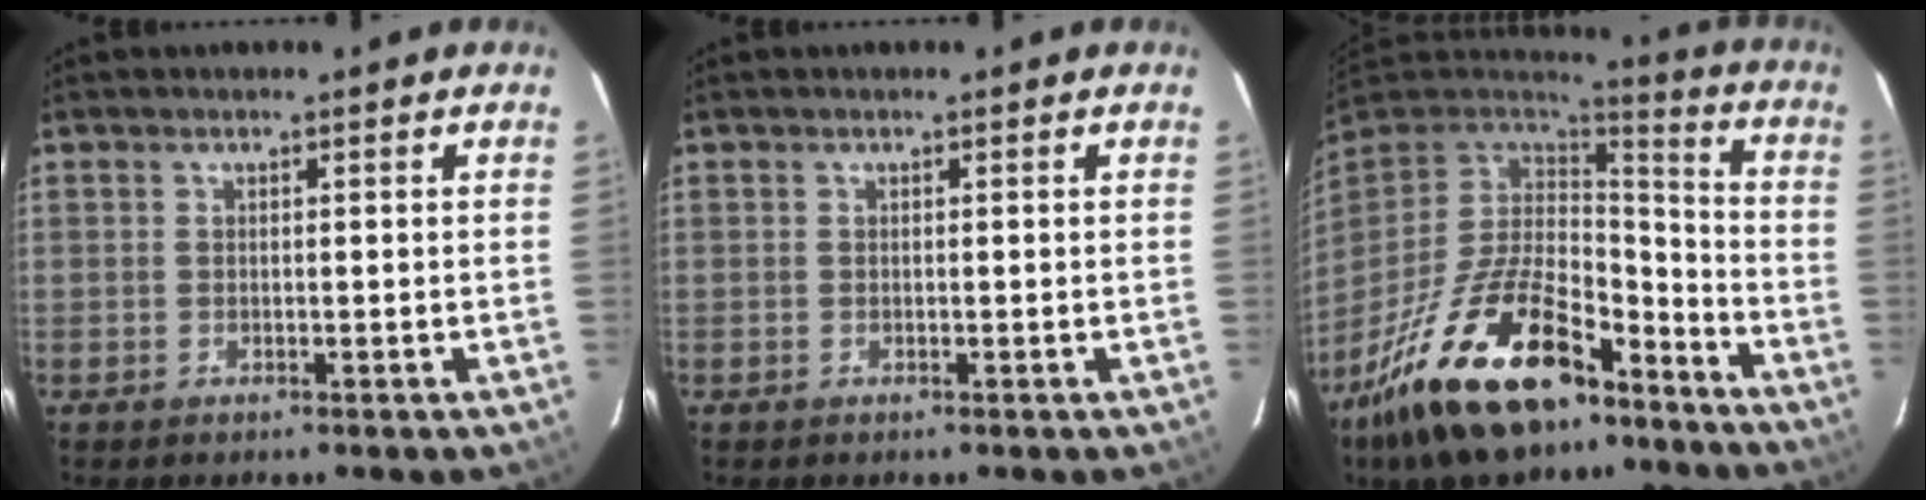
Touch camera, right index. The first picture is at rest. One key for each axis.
{"total": 0.0}
{"total": 25.3, "fx": -15.8, "fy": 11.2, "fz": 16.2, "tx": -0.322, "ty": -0.017, "tz": -0.258}